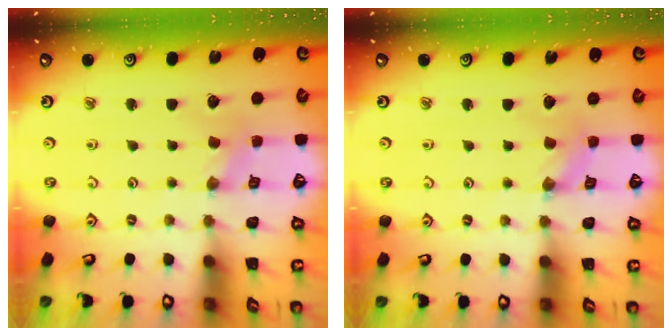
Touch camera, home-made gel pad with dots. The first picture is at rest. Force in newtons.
{"total": 0.6, "press": 0.6, "slide": 0.2}